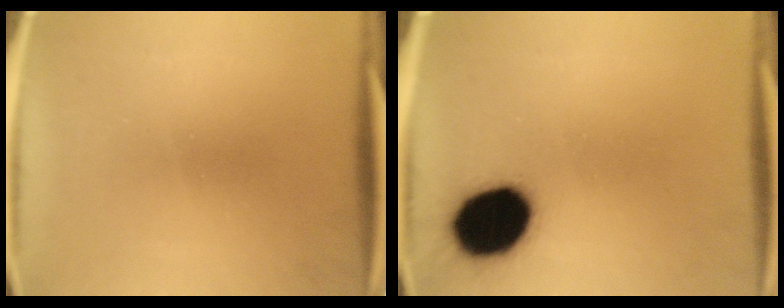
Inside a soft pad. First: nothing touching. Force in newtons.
{"total": 17.7}